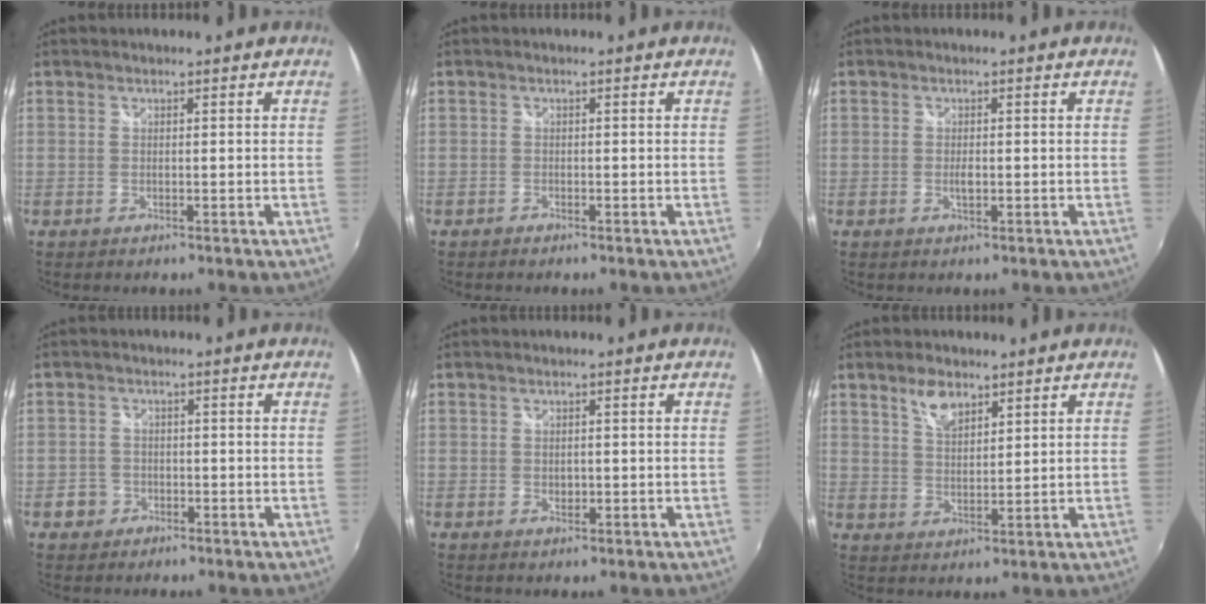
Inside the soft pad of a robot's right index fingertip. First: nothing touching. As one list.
[{"total": 0.9, "force": [-0.8, 0.4, 0.1], "torque": [-0.005, -0.001, -0.018]}, {"total": 1.5, "force": [-0.3, 0.7, 1.3], "torque": [-0.024, -0.002, -0.007]}, {"total": 3.1, "force": [-1.4, 2.7, 0.3], "torque": [-0.012, 0.009, -0.025]}, {"total": 1.5, "force": [-0.1, 1.1, 1.0], "torque": [-0.014, 0.000, -0.003]}, {"total": 5.1, "force": [3.4, 2.3, 3.1], "torque": [-0.052, 0.005, 0.063]}]